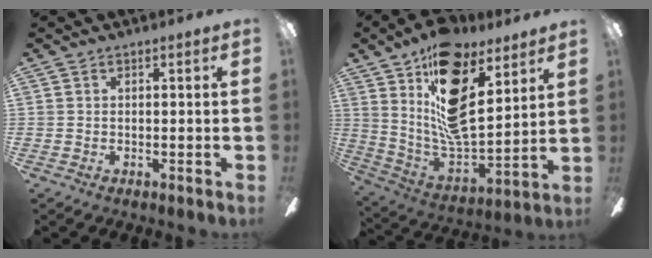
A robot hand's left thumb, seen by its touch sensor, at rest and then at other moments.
{"total": 21.8, "force": [12.0, 10.6, 14.7], "torque": [-0.264, -0.077, 0.213]}